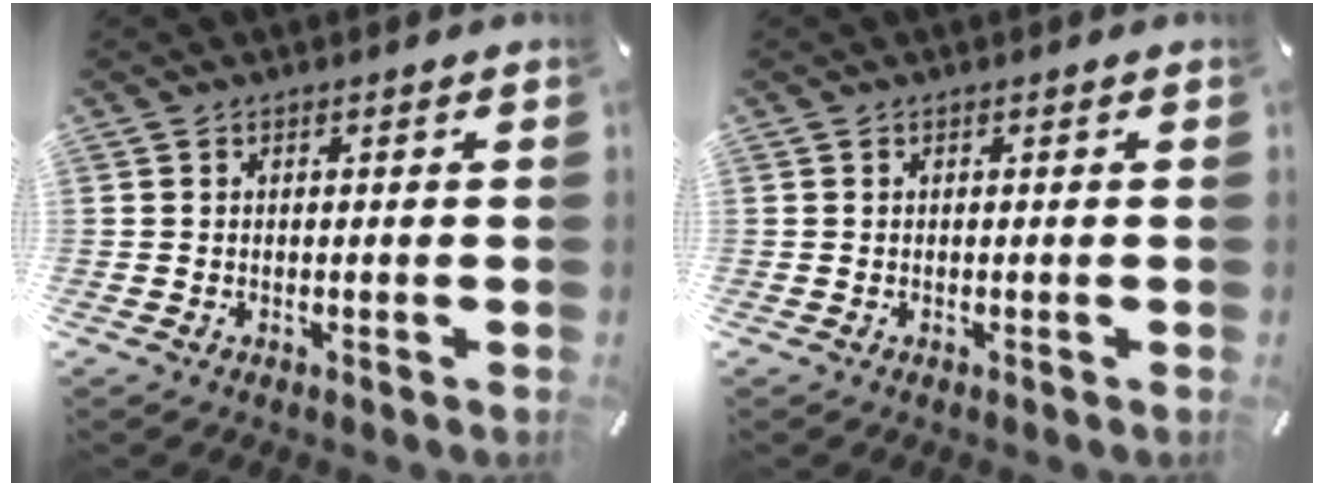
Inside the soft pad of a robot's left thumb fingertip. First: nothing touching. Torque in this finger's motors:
{"motor_torque": [0.00, 0.00, 0.00, 0.00, 0.00]}